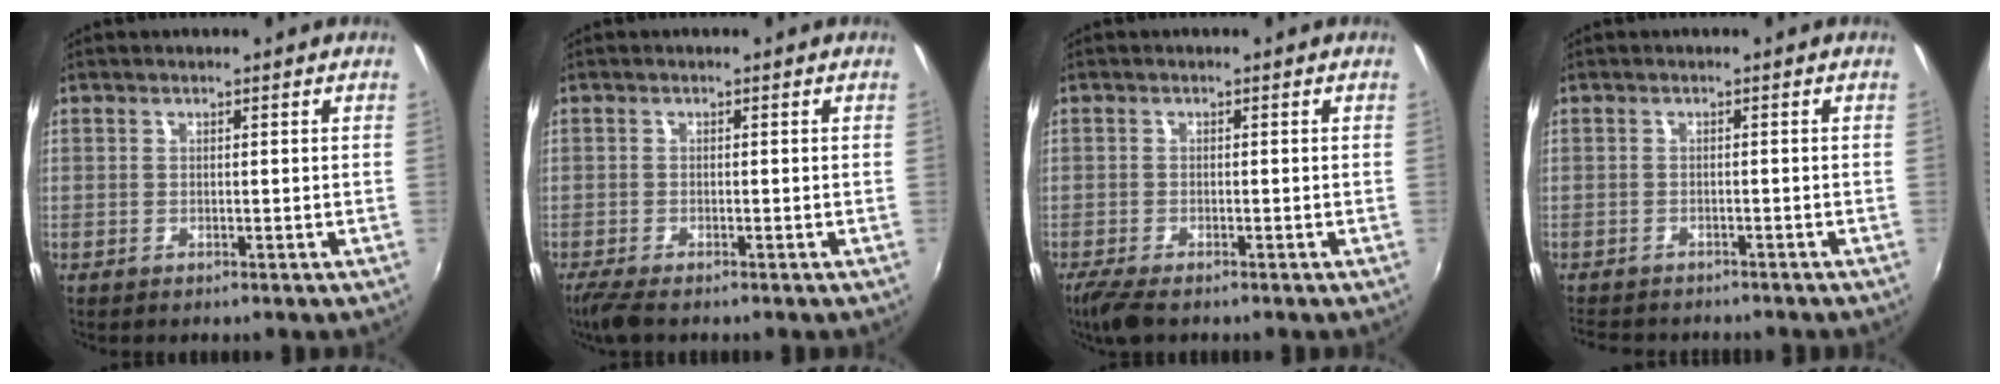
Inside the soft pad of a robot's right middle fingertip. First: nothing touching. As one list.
[{"total": 3.7, "force": [-2.8, 0.6, 2.4], "torque": [-0.056, -0.017, -0.054]}, {"total": 4.7, "force": [-3.5, 1.1, 2.9], "torque": [-0.070, -0.020, -0.065]}, {"total": 6.1, "force": [-5.5, 1.9, 2.0], "torque": [-0.052, -0.017, -0.085]}]